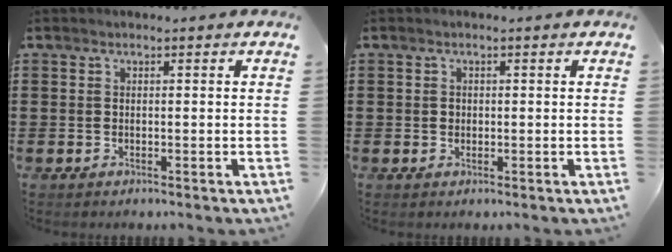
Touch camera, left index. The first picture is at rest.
{"total": 0.8, "force": [0.1, 0.7, 0.3], "torque": [-0.008, 0.005, 0.002]}